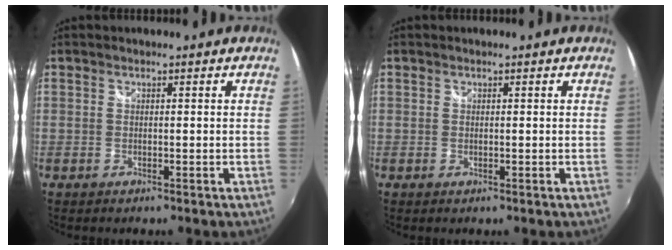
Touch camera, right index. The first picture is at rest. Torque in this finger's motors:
{"motor_torque": [0.00, 0.00, -0.01, 0.00]}